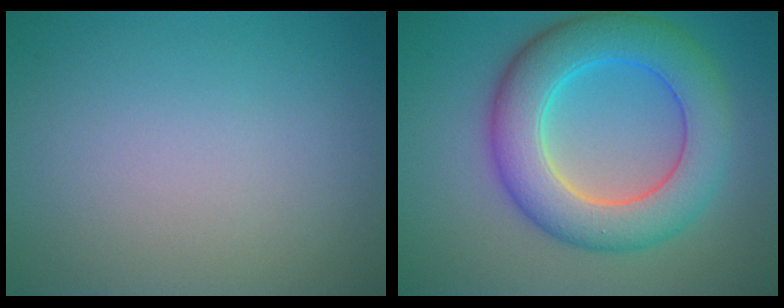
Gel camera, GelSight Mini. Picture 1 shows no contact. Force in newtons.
{"total": 8.7, "press": 8.7, "slide": 0.2}